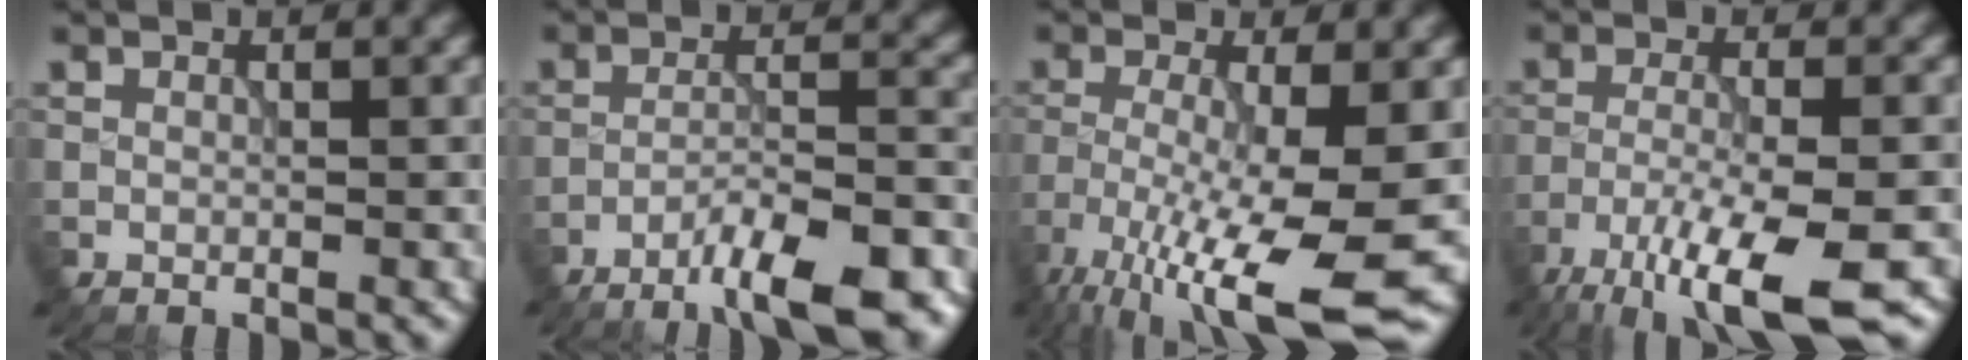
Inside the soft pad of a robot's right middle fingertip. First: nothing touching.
{"total": 10.3, "force": [-7.5, 2.0, 6.8], "torque": [-0.106, -0.002, -0.106]}
{"total": 11.2, "force": [-5.5, 2.5, 9.4], "torque": [-0.183, -0.025, -0.091]}
{"total": 10.1, "force": [-6.8, 2.2, 7.1], "torque": [-0.129, -0.022, -0.116]}